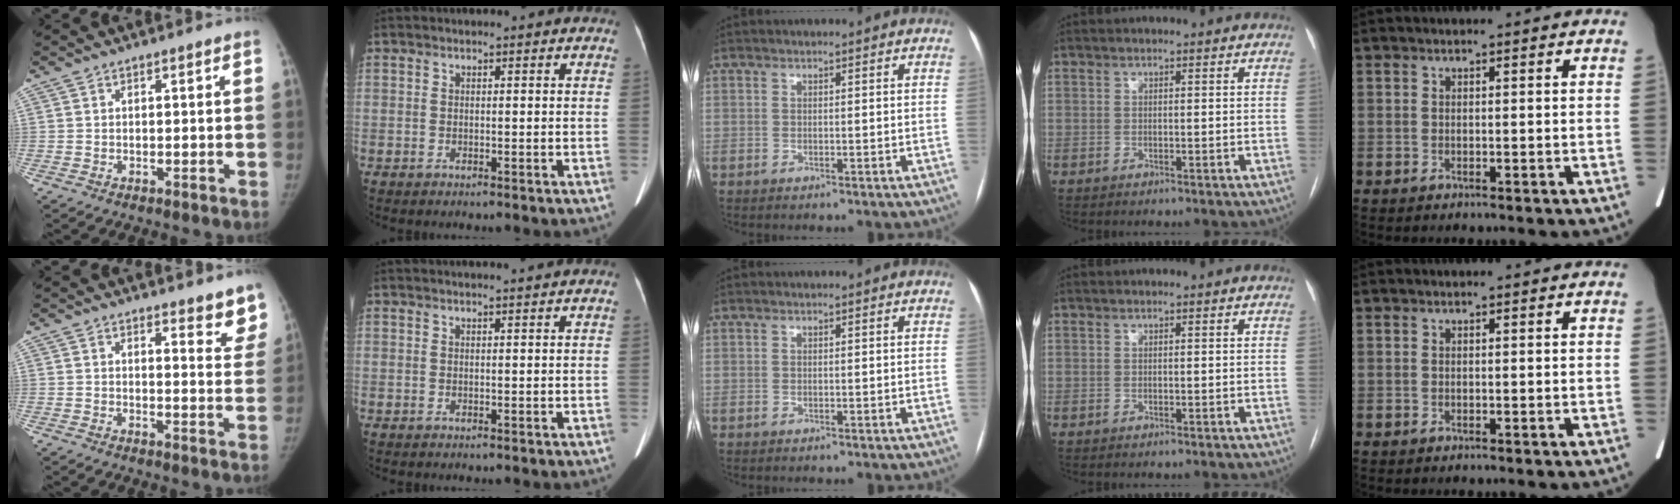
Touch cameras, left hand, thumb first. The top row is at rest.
{"thumb": {"total": 7.3, "force": [6.3, 2.3, 2.8], "torque": [0.008, -0.041, 0.058]}, "index": {"total": 1.6, "force": [1.4, -0.5, 0.6], "torque": [-0.010, 0.003, 0.025]}}